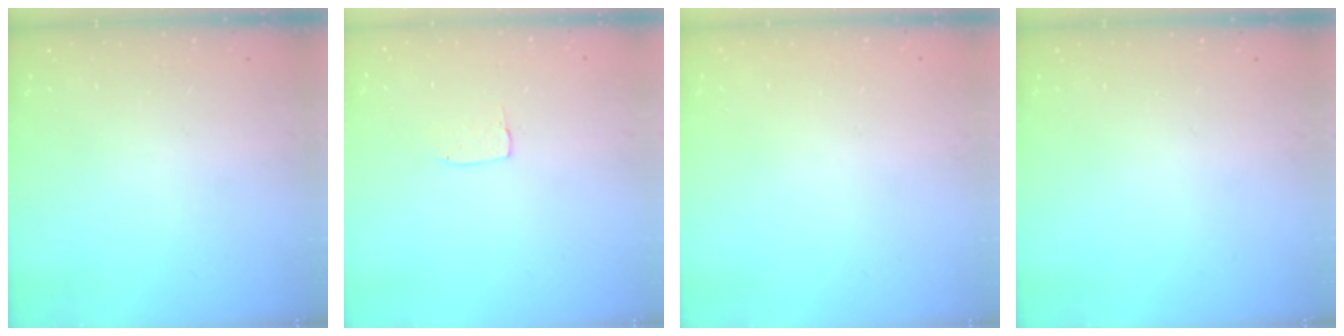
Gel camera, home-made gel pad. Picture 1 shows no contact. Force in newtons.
{"total": 3.1, "press": 3.1, "slide": 0.2}
{"total": 0.0}
{"total": 0.0}